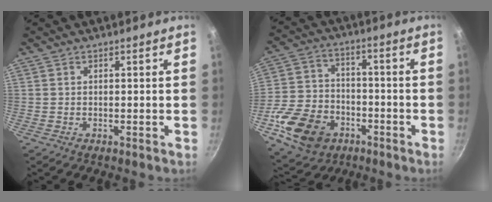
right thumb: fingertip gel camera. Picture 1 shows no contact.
{"total": 16.5, "force": [-7.0, 12.1, 8.7], "torque": [-0.154, 0.031, -0.121]}